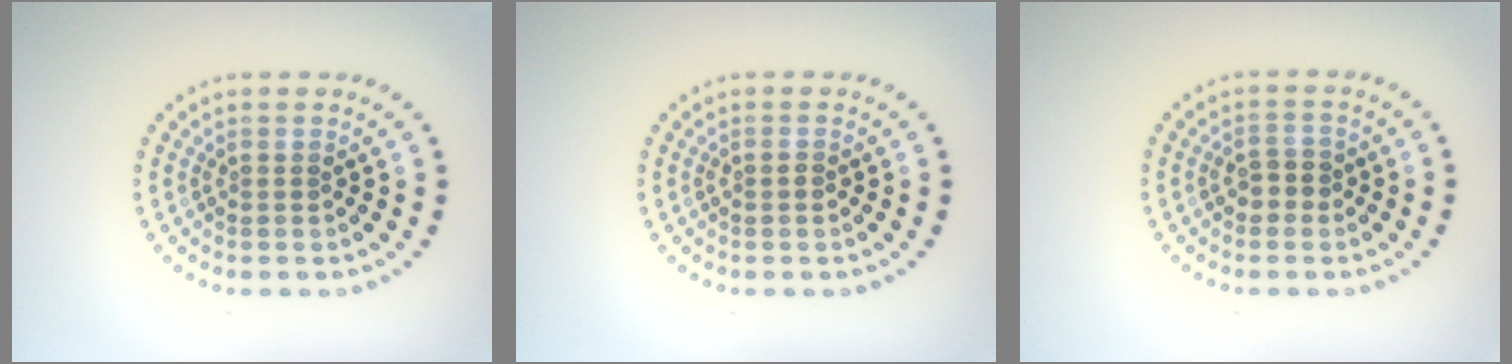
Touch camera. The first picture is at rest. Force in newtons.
{"total": 0.8, "press": 0.8, "slide": 0.1}
{"total": 1.8, "press": 1.8, "slide": 0.5}